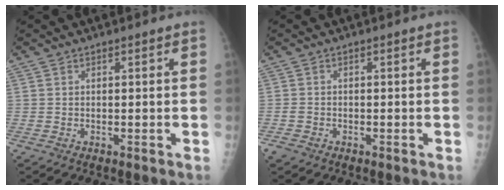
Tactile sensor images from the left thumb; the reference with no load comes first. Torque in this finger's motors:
{"motor_torque": [-0.15, 0.19, -0.11, 0.10, 0.06]}